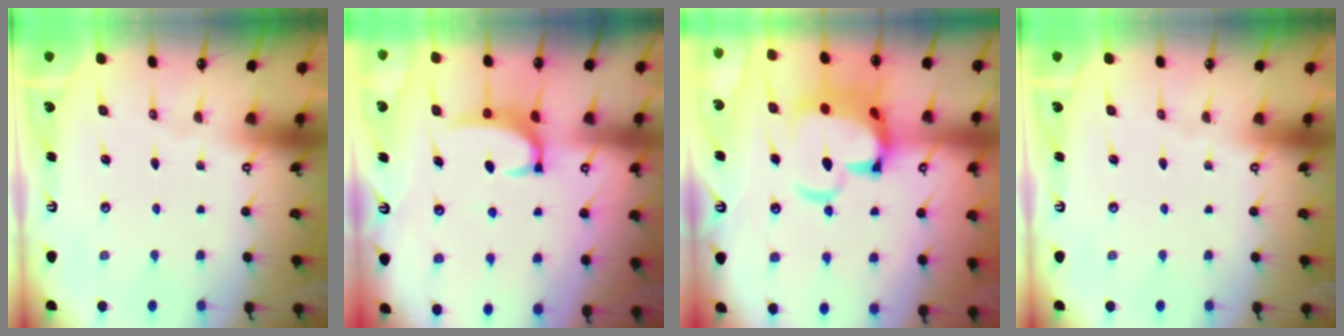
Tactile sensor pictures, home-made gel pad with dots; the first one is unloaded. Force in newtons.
{"total": 3.5, "press": 3.4, "slide": 0.6}
{"total": 11.6, "press": 11.4, "slide": 1.9}
{"total": 0.0}